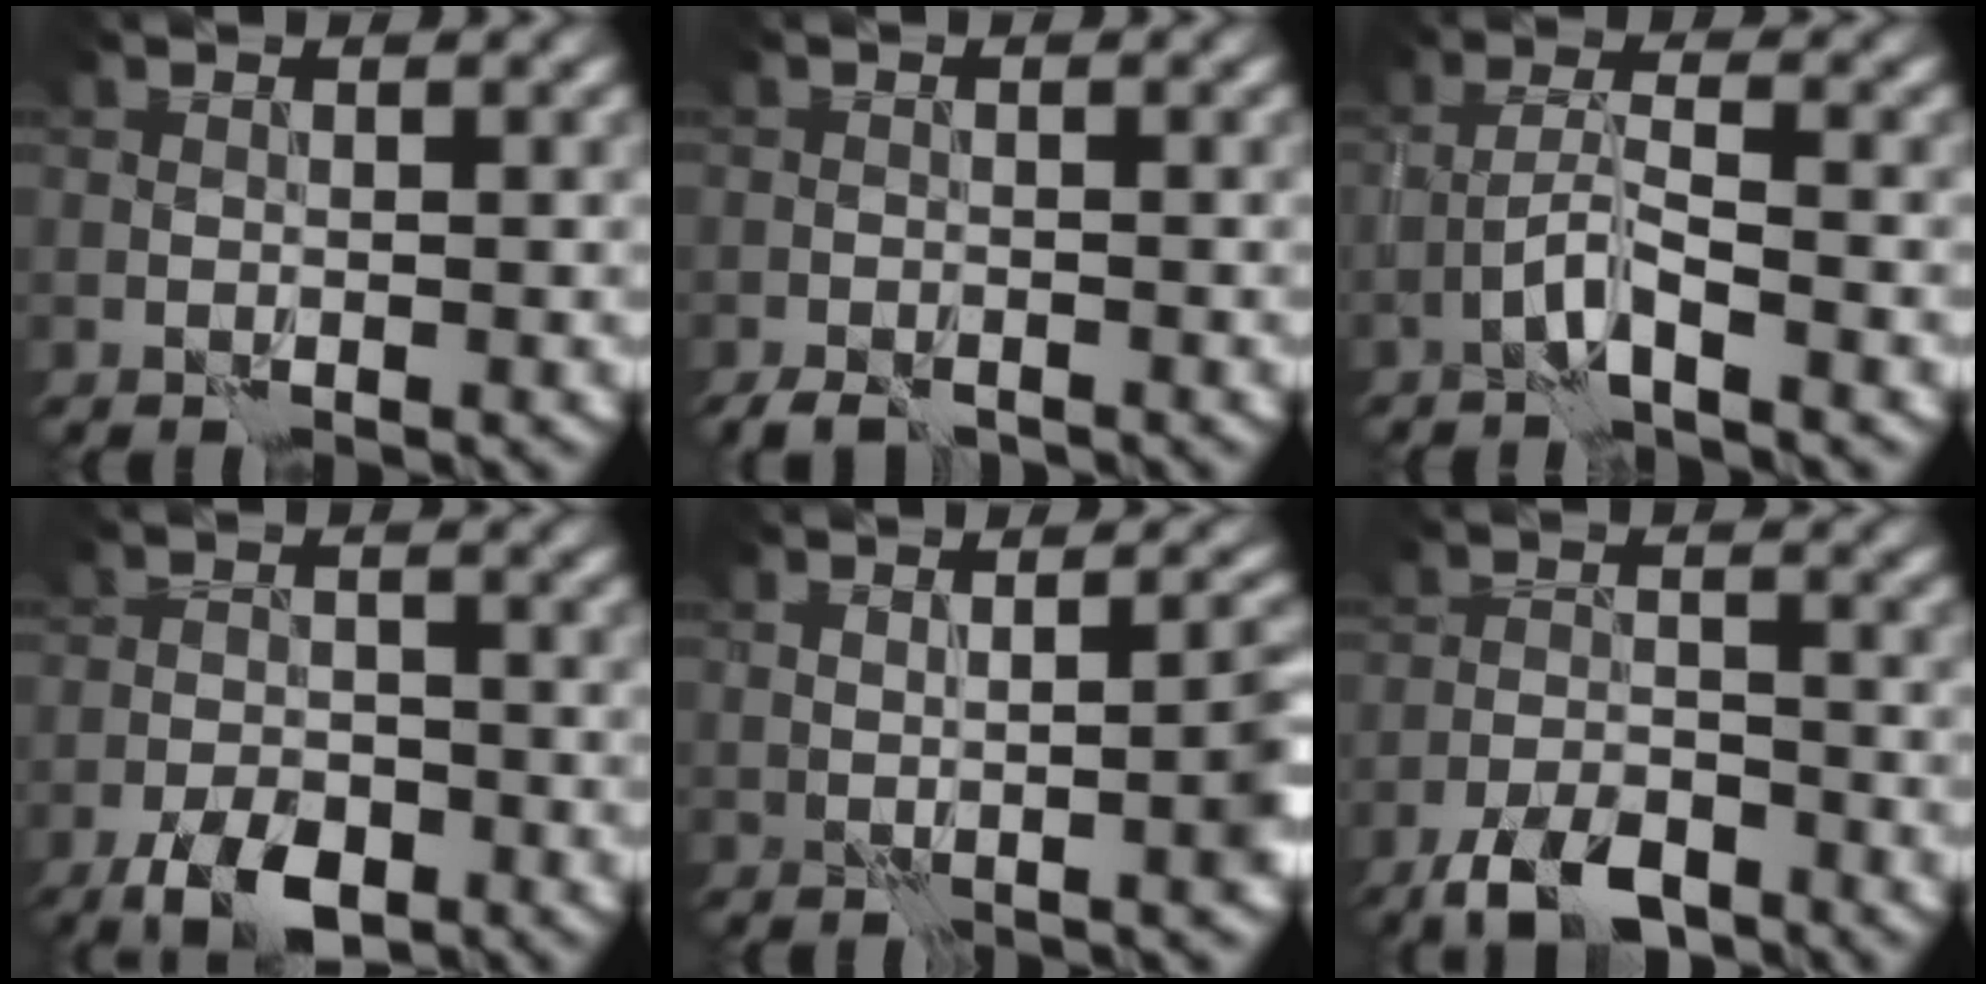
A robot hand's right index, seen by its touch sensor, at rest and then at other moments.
{"total": 2.3, "force": [-2.0, 0.8, 0.8], "torque": [-0.014, -0.009, -0.036]}
{"total": 2.6, "force": [-1.5, 0.2, 2.1], "torque": [-0.042, 0.008, -0.035]}
{"total": 4.6, "force": [-3.1, 2.0, 2.8], "torque": [-0.040, -0.002, -0.058]}
{"total": 2.7, "force": [-0.2, 0.4, 2.6], "torque": [-0.038, 0.000, -0.001]}
{"total": 5.8, "force": [-4.4, 2.0, 3.1], "torque": [-0.050, -0.005, -0.086]}